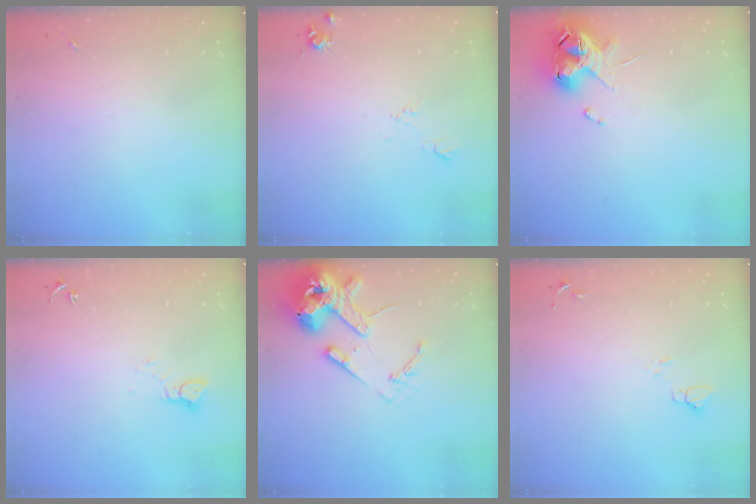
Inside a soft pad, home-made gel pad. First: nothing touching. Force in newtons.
{"total": 8.2, "press": 8.2, "slide": 0.8}
{"total": 11.5, "press": 11.4, "slide": 1.5}
{"total": 2.6, "press": 2.6, "slide": 0.1}
{"total": 14.8, "press": 14.6, "slide": 2.1}
{"total": 4.5, "press": 4.5, "slide": 0.4}